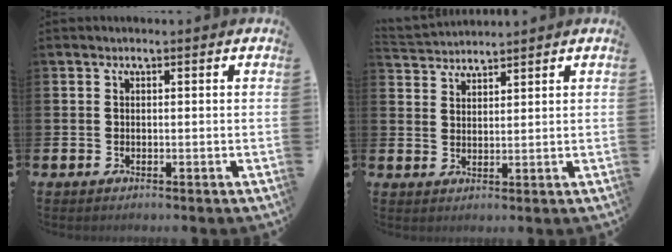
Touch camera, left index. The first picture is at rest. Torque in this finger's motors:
{"motor_torque": [-0.02, 0.02, -0.44, -0.05]}